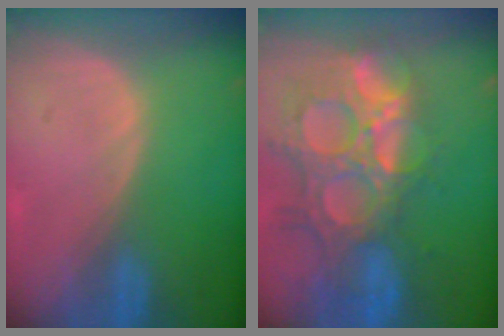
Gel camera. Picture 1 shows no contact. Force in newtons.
{"total": 14.8, "press": 12.3, "slide": 8.3}